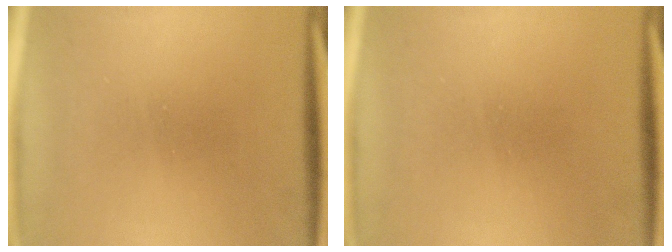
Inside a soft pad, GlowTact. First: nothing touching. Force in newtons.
{"total": 1.6}